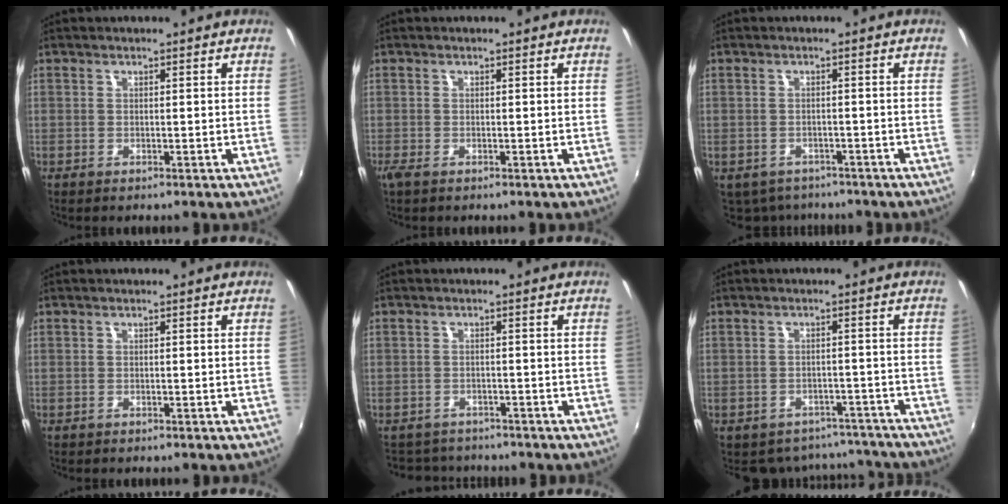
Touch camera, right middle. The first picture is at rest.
{"total": 0.9, "force": [-0.5, 0.1, 0.8], "torque": [-0.017, -0.004, -0.012]}
{"total": 6.5, "force": [-5.0, 3.7, 1.9], "torque": [-0.051, -0.021, -0.069]}
{"total": 0.0}
{"total": 5.3, "force": [-4.7, 2.4, 0.5], "torque": [-0.022, 0.002, -0.076]}
{"total": 10.1, "force": [-8.7, 4.9, 1.8], "torque": [-0.041, 0.015, -0.098]}